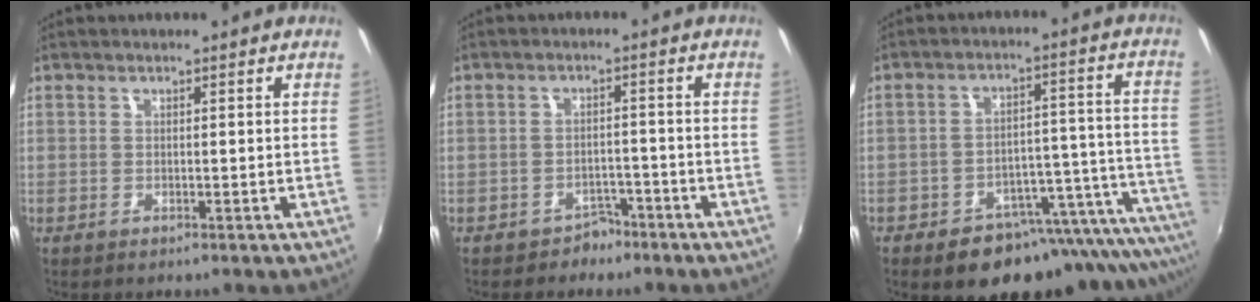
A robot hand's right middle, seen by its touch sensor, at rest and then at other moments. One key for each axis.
{"total": 3.6, "fx": -2.8, "fy": 2.3, "fz": 0.2, "tx": -0.004, "ty": 0.013, "tz": -0.039}
{"total": 20.2, "fx": -17.8, "fy": 6.7, "fz": 6.9, "tx": -0.068, "ty": 0.024, "tz": -0.233}